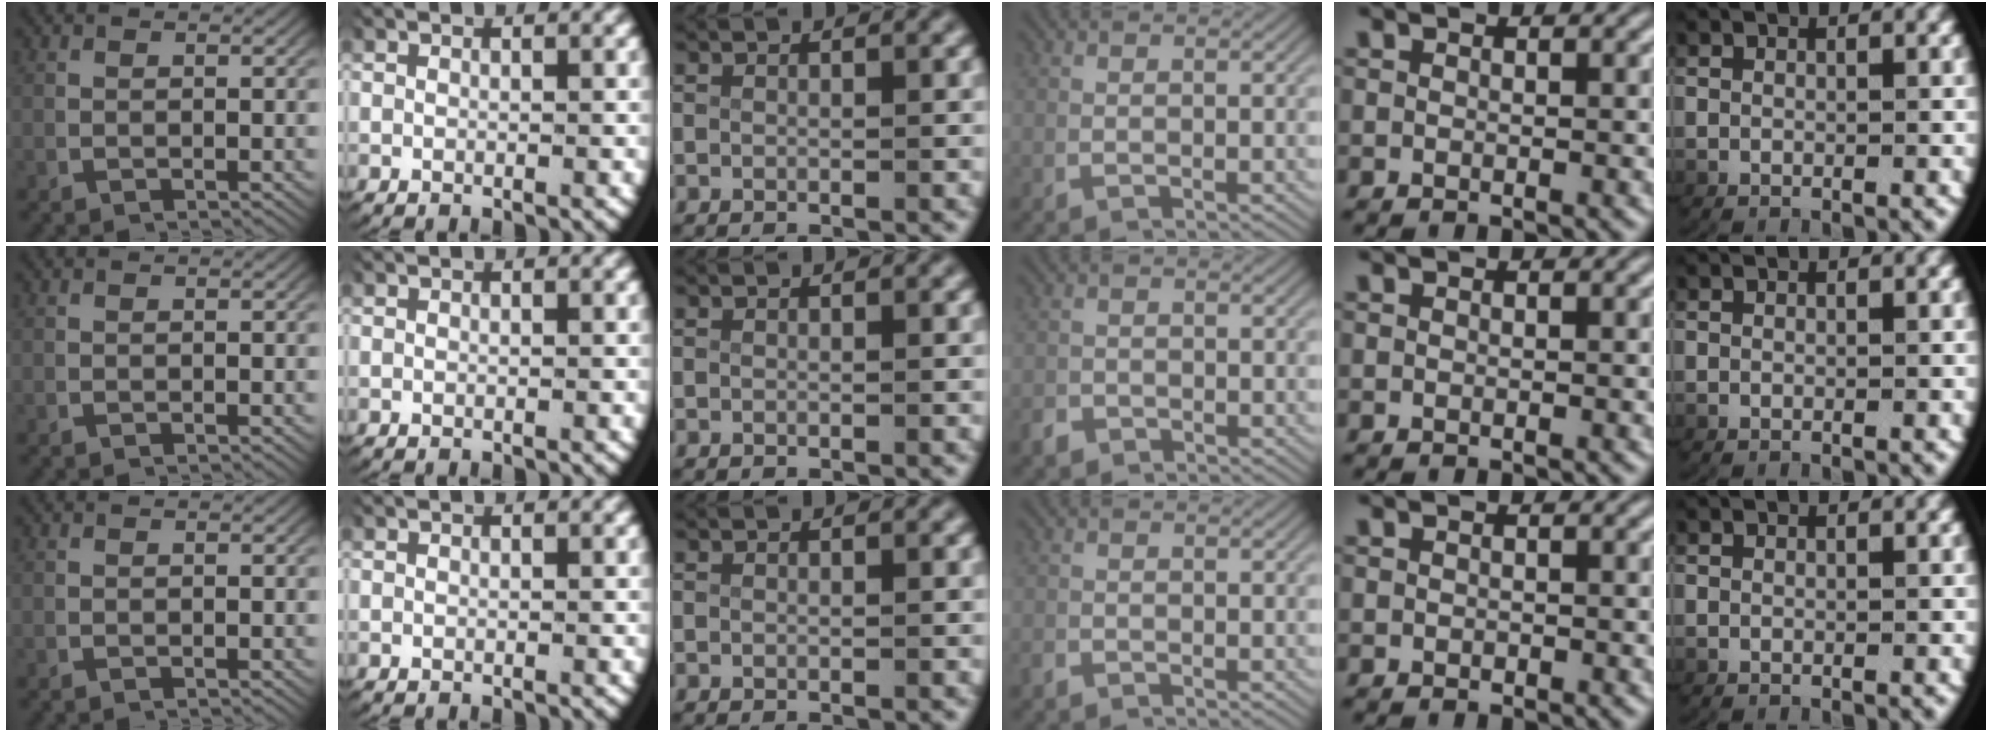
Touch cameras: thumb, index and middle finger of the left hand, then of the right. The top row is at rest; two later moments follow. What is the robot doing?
{"motion": "lift_and_place", "object": "paper"}